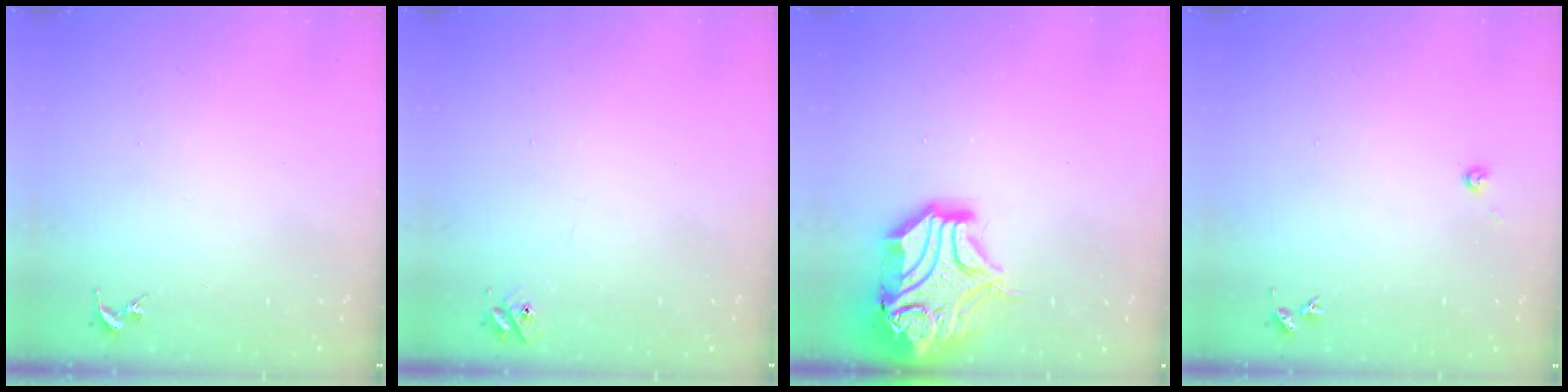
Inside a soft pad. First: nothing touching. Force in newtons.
{"total": 4.5, "press": 4.5, "slide": 0.6}
{"total": 21.7, "press": 21.5, "slide": 2.9}
{"total": 3.1, "press": 3.1, "slide": 0.3}